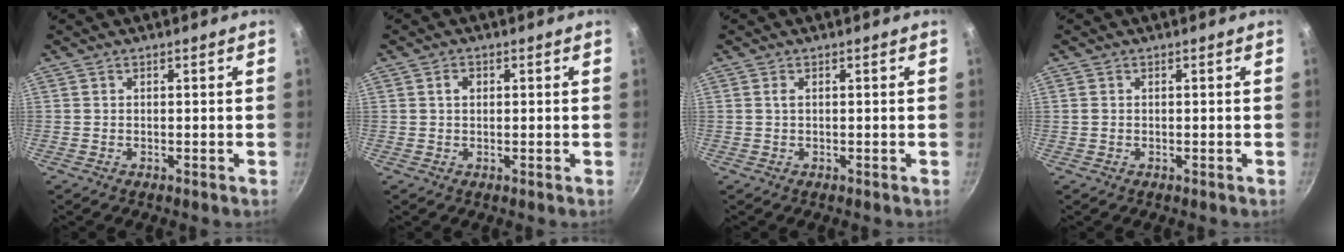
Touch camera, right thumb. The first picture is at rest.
{"total": 1.9, "force": [0.5, 1.4, 1.2], "torque": [-0.014, 0.005, 0.006]}
{"total": 0.9, "force": [0.2, 0.4, 0.8], "torque": [-0.015, 0.002, 0.003]}
{"total": 0.8, "force": [0.1, 0.7, 0.4], "torque": [-0.007, 0.002, 0.000]}